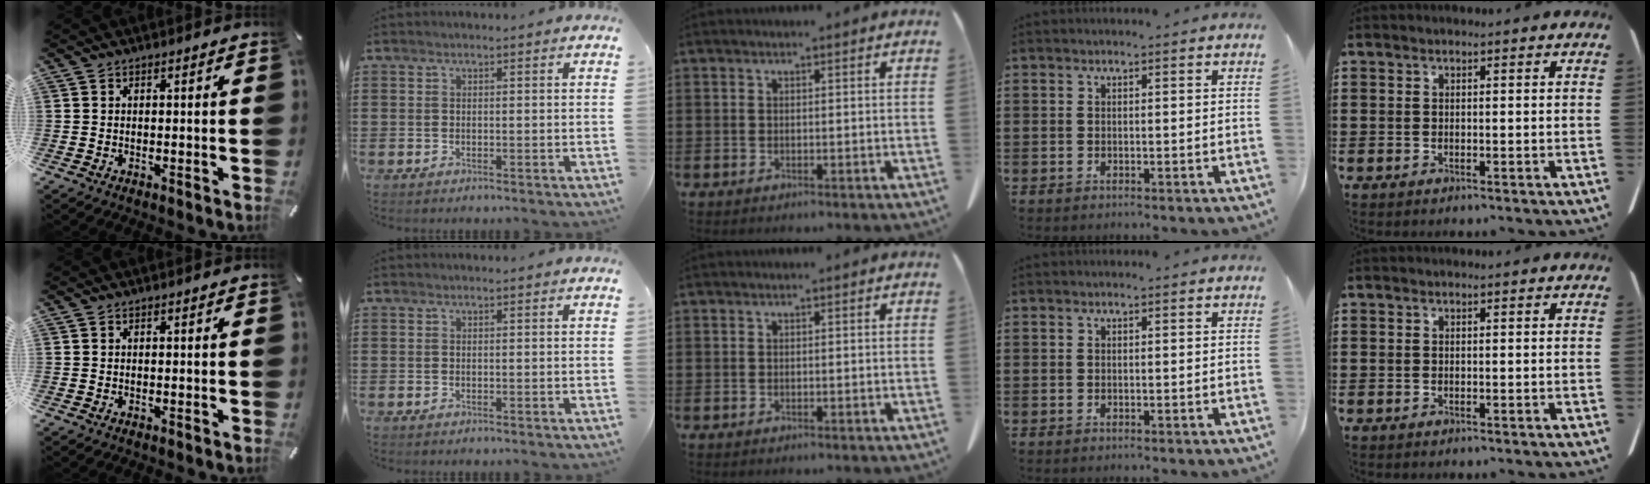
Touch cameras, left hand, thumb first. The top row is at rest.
{}